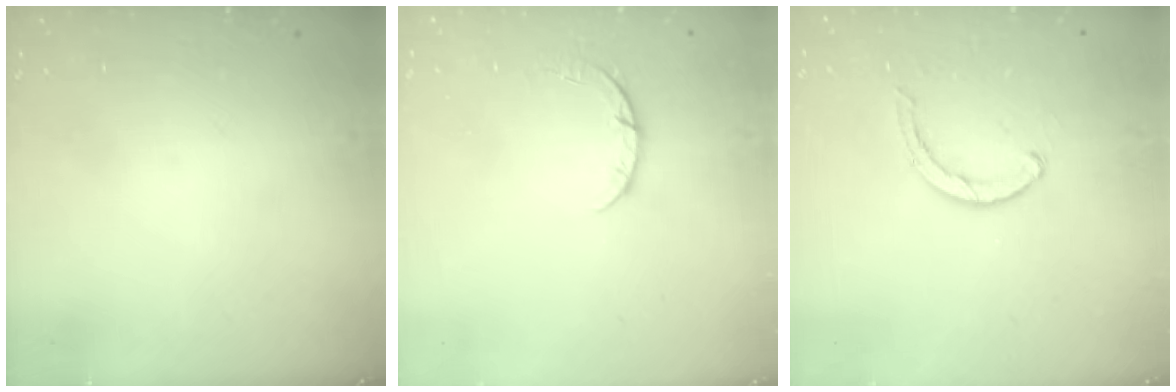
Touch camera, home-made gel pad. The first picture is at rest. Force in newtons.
{"total": 3.2, "press": 3.2, "slide": 0.5}
{"total": 3.6, "press": 3.6, "slide": 0.3}